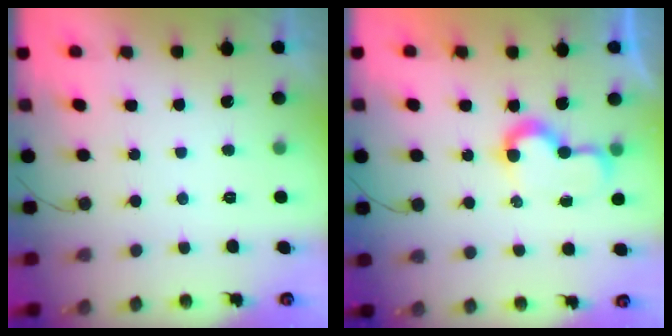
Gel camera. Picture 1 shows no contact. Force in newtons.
{"total": 7.9, "press": 7.8, "slide": 0.3}